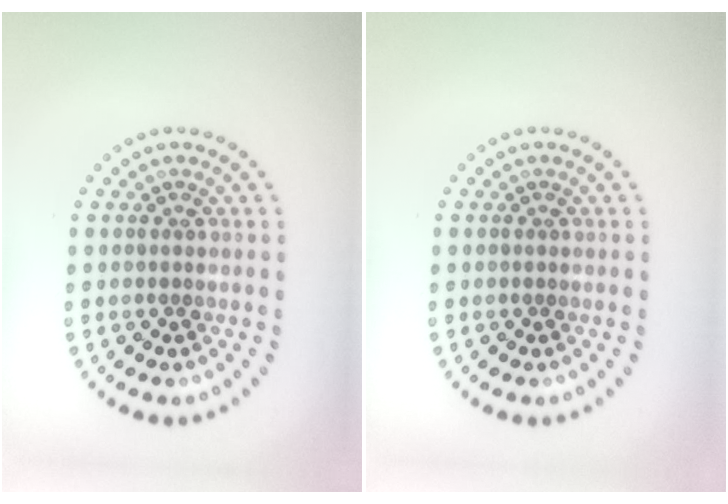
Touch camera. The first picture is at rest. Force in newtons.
{"total": 0.0}